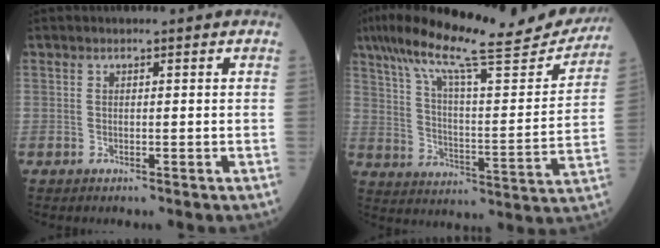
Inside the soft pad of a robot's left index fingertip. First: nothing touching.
{"total": 23.8, "force": [20.5, 2.9, 11.8], "torque": [-0.204, -0.004, 0.295]}